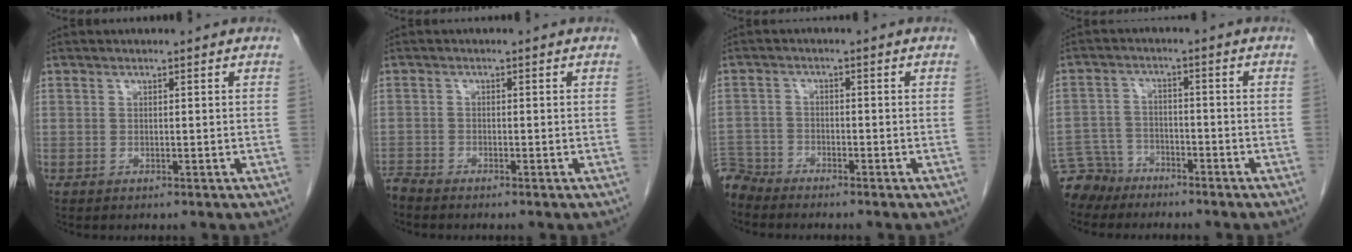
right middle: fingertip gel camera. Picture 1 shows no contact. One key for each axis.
{"total": 1.6, "fx": -1.6, "fy": -0.2, "fz": 0.0, "tx": -0.001, "ty": -0.005, "tz": -0.033}
{"total": 4.4, "fx": -4.3, "fy": 0.8, "fz": -0.6, "tx": 0.018, "ty": -0.006, "tz": -0.085}
{"total": 5.6, "fx": -4.9, "fy": 2.6, "fz": -0.4, "tx": 0.008, "ty": -0.004, "tz": -0.097}